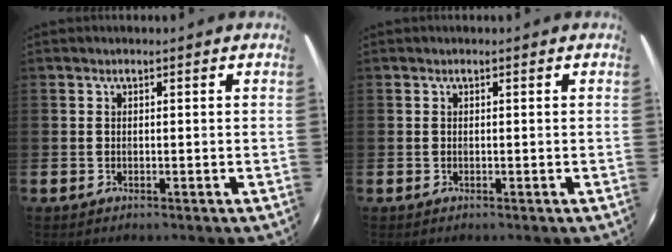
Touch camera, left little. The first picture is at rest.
{"total": 0.0}